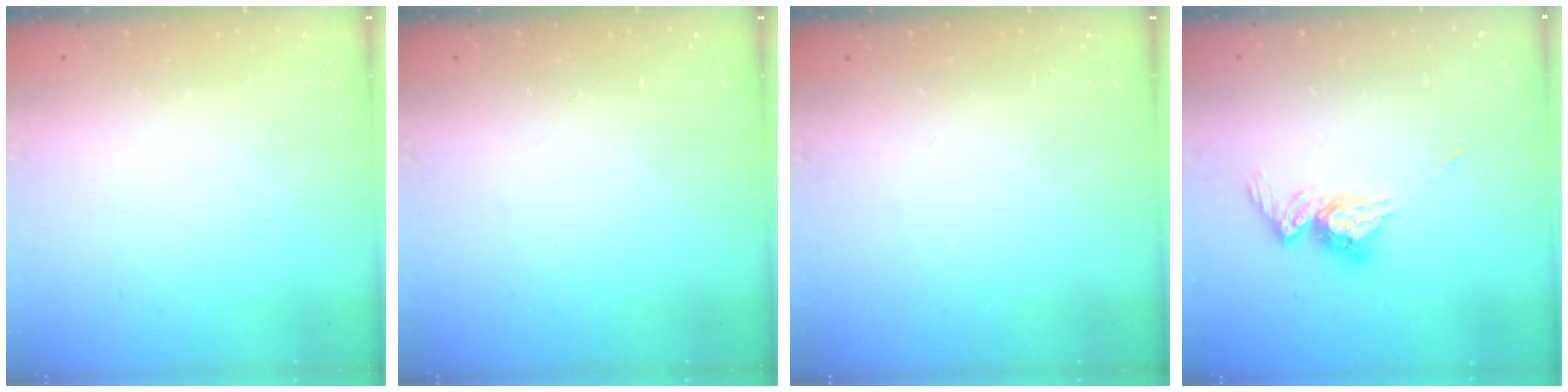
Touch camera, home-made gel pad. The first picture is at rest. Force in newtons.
{"total": 0.0}
{"total": 0.0}
{"total": 10.6, "press": 10.5, "slide": 1.0}